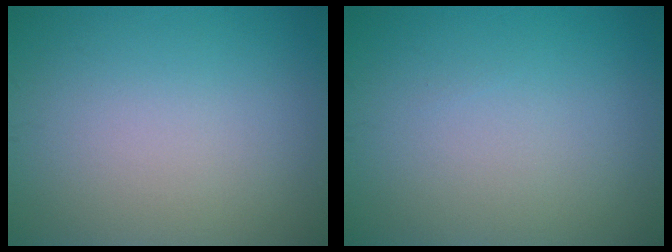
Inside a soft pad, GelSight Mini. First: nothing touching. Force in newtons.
{"total": 0.0}